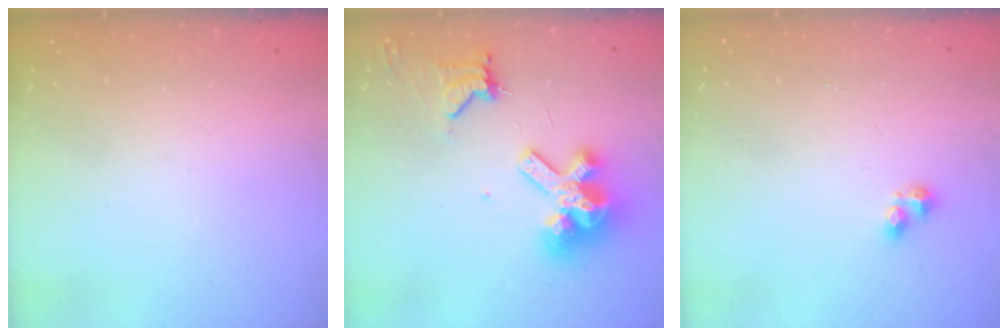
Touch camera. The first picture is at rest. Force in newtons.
{"total": 14.5, "press": 14.4, "slide": 1.7}
{"total": 2.9, "press": 2.9, "slide": 0.3}